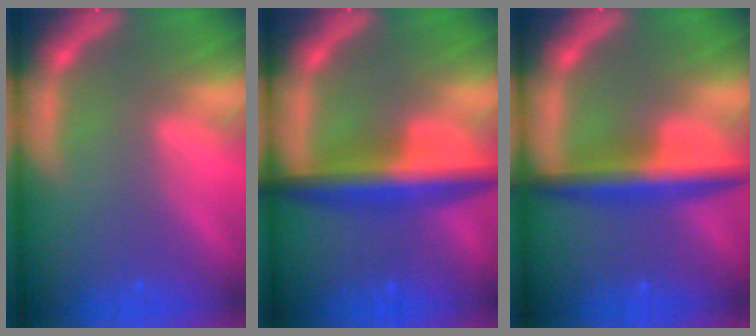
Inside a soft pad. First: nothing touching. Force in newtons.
{"total": 6.5}
{"total": 5.5}